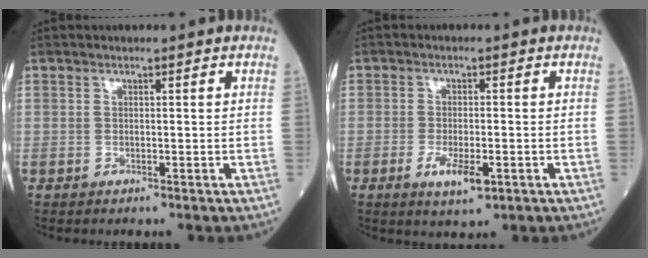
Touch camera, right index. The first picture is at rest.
{"total": 4.5, "force": [-1.9, 1.2, 3.9], "torque": [-0.076, -0.005, -0.025]}